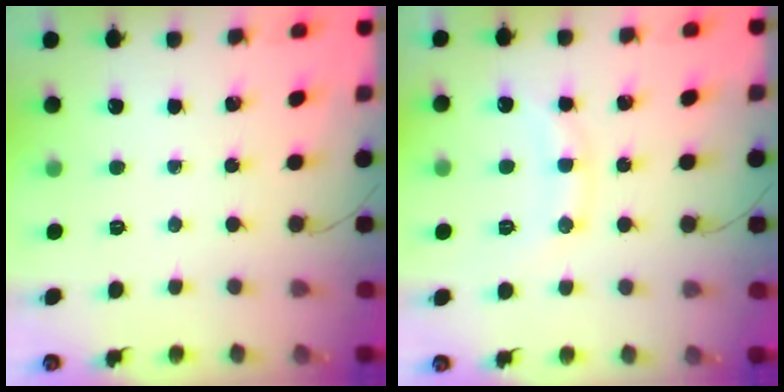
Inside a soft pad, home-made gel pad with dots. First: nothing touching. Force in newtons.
{"total": 8.9, "press": 8.8, "slide": 0.8}